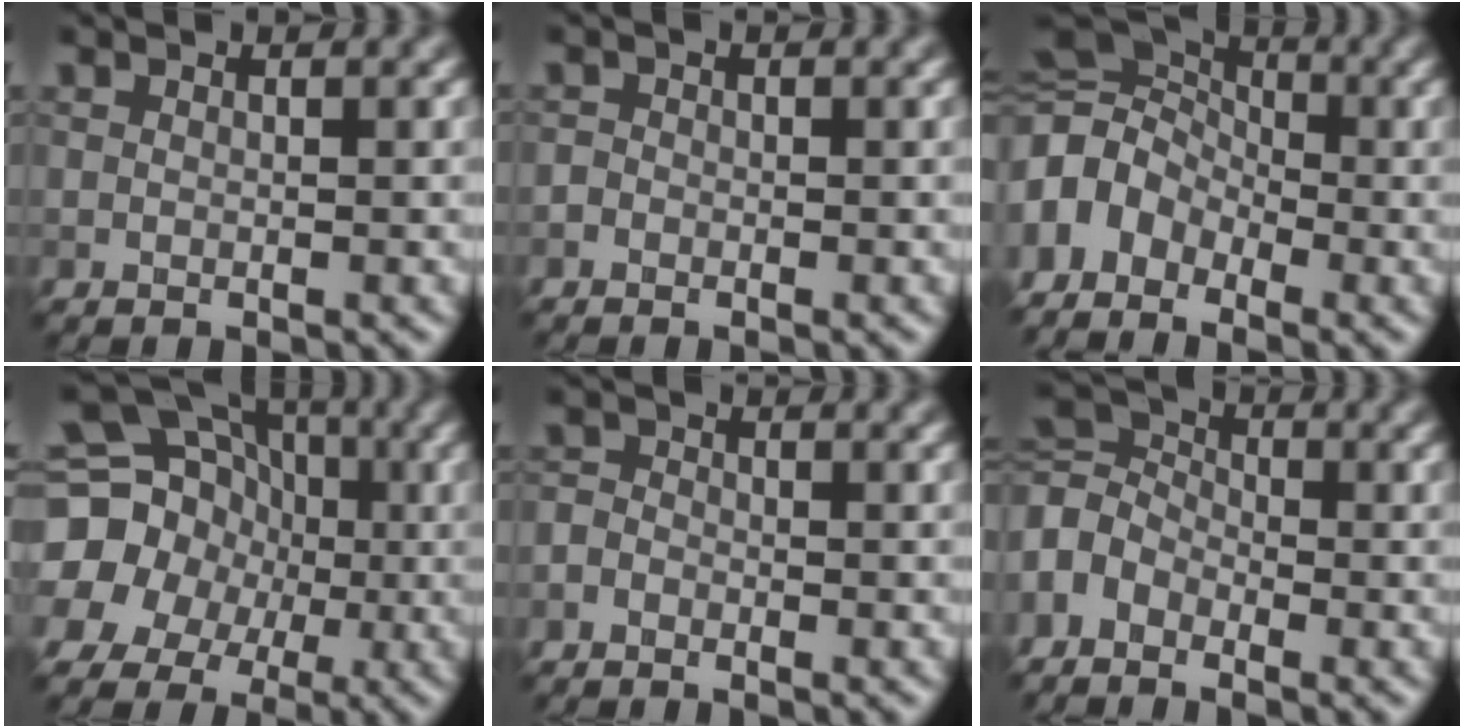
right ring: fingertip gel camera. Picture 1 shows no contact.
{"total": 0.7, "force": [-0.6, 0.4, 0.1], "torque": [0.002, -0.002, -0.013]}
{"total": 9.2, "force": [-2.1, 7.2, 5.3], "torque": [-0.105, 0.013, -0.066]}
{"total": 18.2, "force": [-0.6, 17.0, 6.4], "torque": [-0.165, 0.008, -0.046]}
{"total": 1.4, "force": [-1.1, 0.8, 0.5], "torque": [-0.010, 0.000, -0.026]}
{"total": 4.3, "force": [-1.9, 3.1, 2.4], "torque": [-0.050, 0.011, -0.057]}